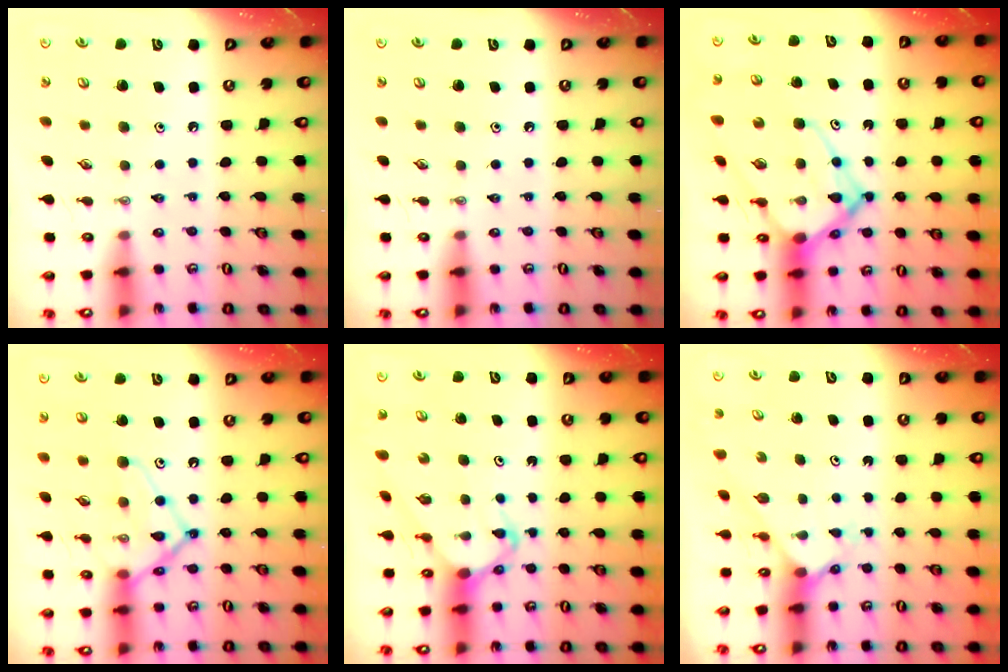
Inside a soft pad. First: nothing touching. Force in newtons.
{"total": 0.0}
{"total": 16.3, "press": 16.3, "slide": 1.6}
{"total": 16.5, "press": 16.4, "slide": 1.8}
{"total": 5.3, "press": 5.3, "slide": 0.4}
{"total": 2.0, "press": 2.0, "slide": 0.2}